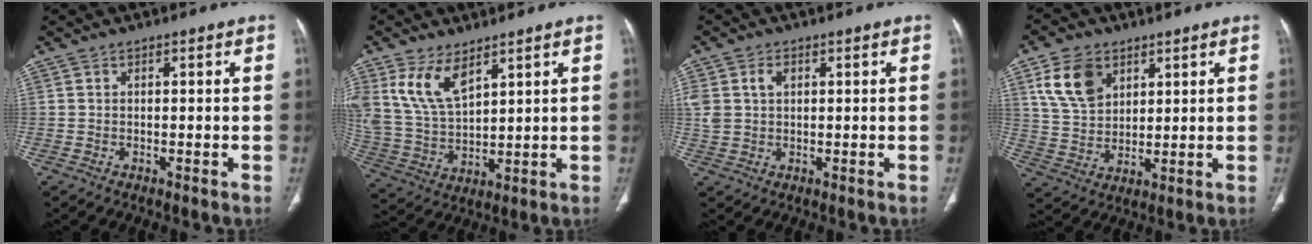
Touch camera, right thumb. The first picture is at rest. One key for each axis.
{"total": 11.2, "fx": 6.2, "fy": 5.5, "fz": 7.4, "tx": -0.141, "ty": -0.021, "tz": 0.139}
{"total": 5.8, "fx": 1.7, "fy": 4.2, "fz": 3.6, "tx": -0.082, "ty": 0.008, "tz": 0.041}
{"total": 10.4, "fx": 4.9, "fy": 7.1, "fz": 5.8, "tx": -0.089, "ty": -0.016, "tz": 0.103}